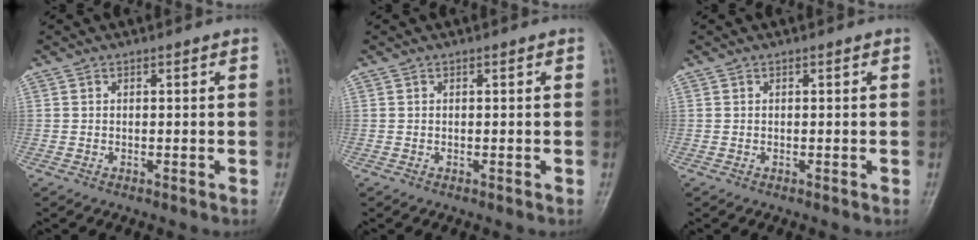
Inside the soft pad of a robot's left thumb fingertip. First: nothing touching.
{"total": 0.0}
{"total": 0.0}